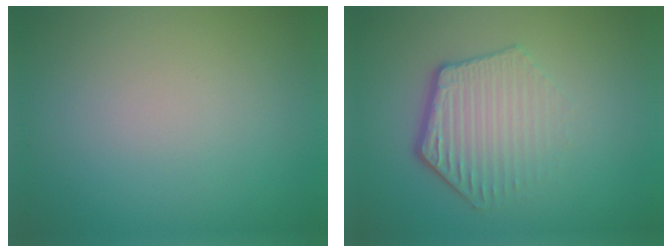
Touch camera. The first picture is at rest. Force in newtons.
{"total": 4.1, "press": 3.2, "slide": 2.5}